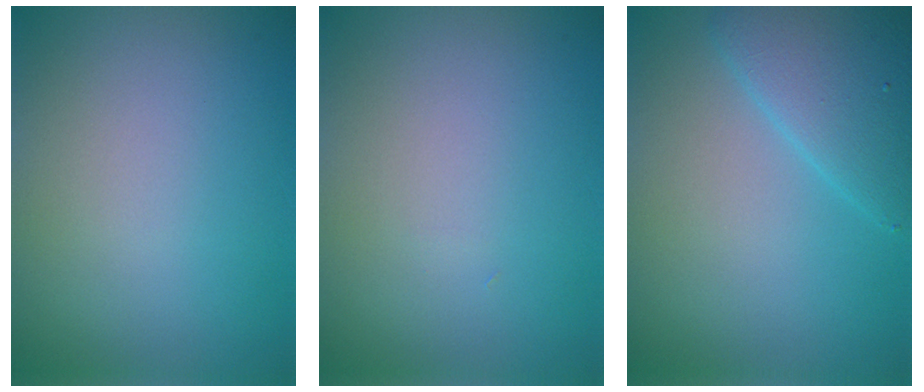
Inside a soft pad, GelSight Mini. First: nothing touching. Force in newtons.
{"total": 0.0}
{"total": 4.5, "press": 4.5, "slide": 0.2}